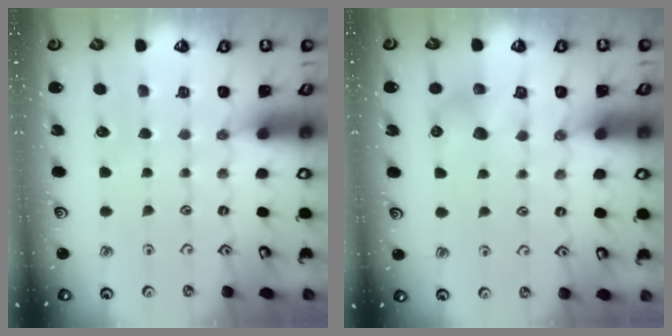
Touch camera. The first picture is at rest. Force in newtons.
{"total": 6.6, "press": 6.5, "slide": 0.8}